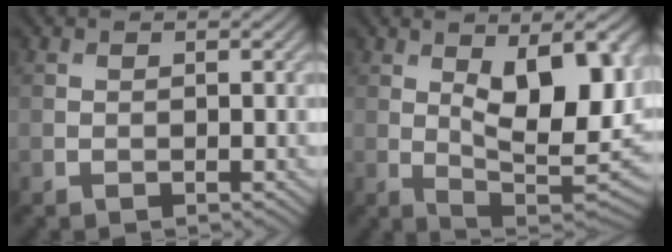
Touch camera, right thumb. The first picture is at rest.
{"total": 14.3, "force": [3.2, 5.8, 12.6], "torque": [-0.190, 0.005, 0.050]}